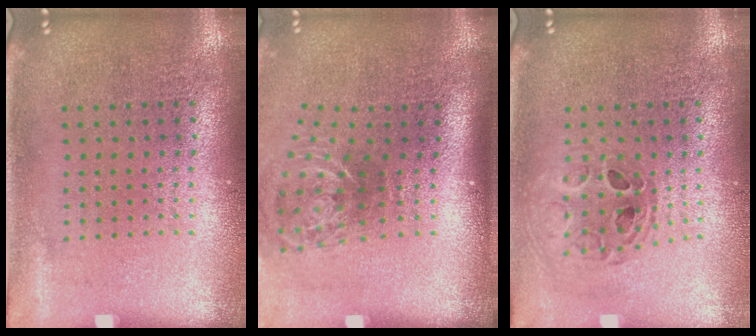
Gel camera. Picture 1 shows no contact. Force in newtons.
{"total": 2.2, "press": 1.3, "slide": 1.8}
{"total": 0.7, "press": 0.7, "slide": 0.1}